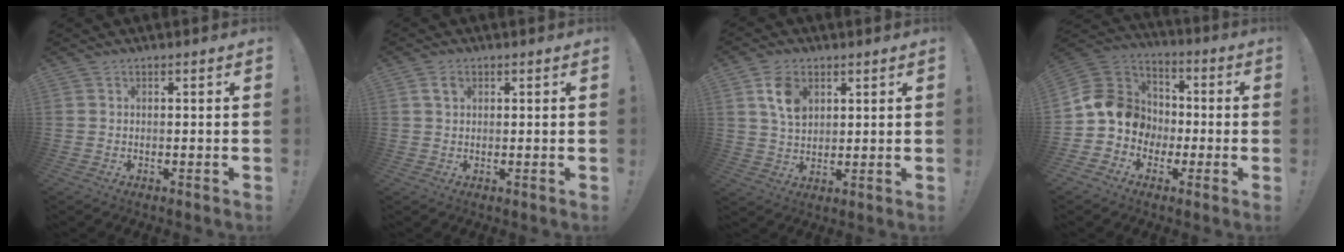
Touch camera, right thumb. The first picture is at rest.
{"total": 3.3, "force": [1.4, 2.3, 2.0], "torque": [-0.026, 0.001, 0.024]}
{"total": 9.4, "force": [3.8, 6.6, 5.4], "torque": [-0.078, -0.004, 0.074]}
{"total": 14.4, "force": [-1.4, 13.0, 6.1], "torque": [-0.092, 0.021, -0.012]}